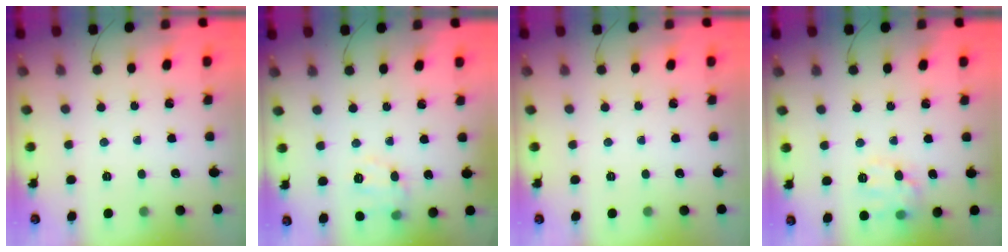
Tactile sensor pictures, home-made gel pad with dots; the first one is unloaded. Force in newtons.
{"total": 10.3, "press": 10.2, "slide": 1.4}
{"total": 0.0}
{"total": 11.4, "press": 11.3, "slide": 0.5}